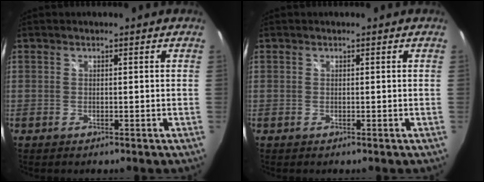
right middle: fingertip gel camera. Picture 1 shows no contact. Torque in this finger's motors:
{"motor_torque": [0.00, 0.00, 0.00, 0.00]}